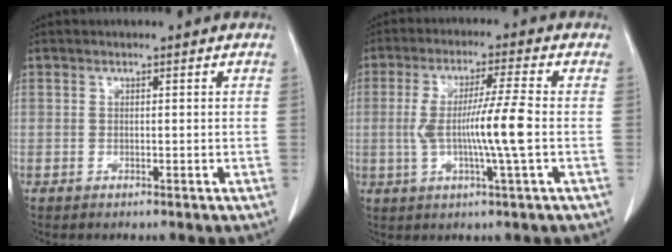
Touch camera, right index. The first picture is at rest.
{"total": 9.4, "force": [-0.9, -0.7, 9.3], "torque": [-0.178, -0.001, -0.018]}